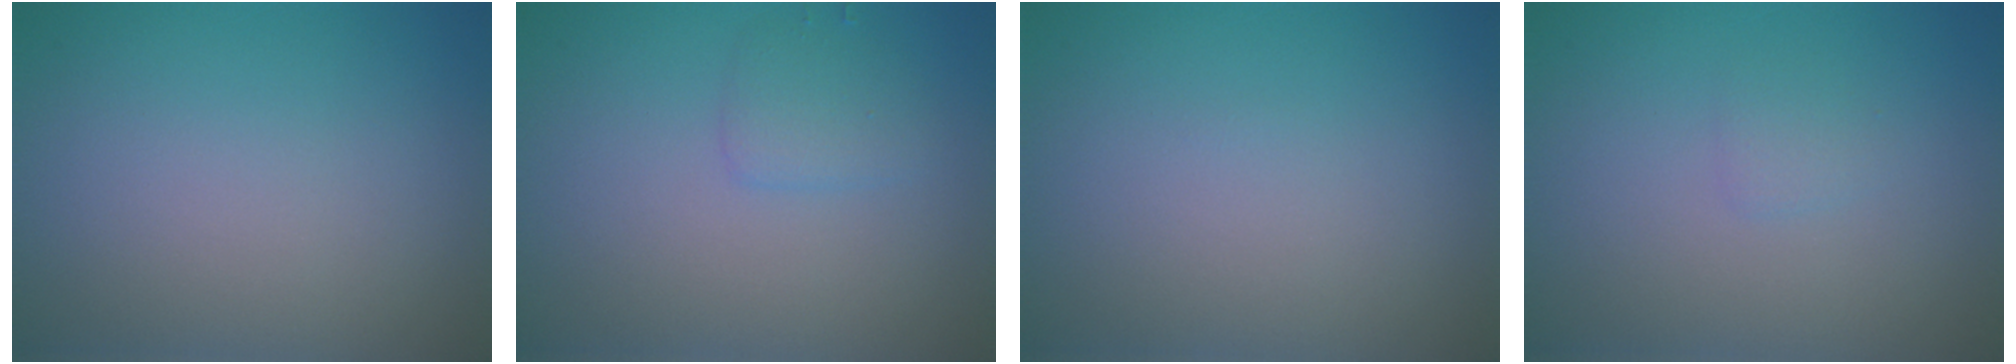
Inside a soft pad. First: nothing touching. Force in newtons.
{"total": 1.5, "press": 1.5, "slide": 0.2}
{"total": 0.0}
{"total": 0.8, "press": 0.8, "slide": 0.0}